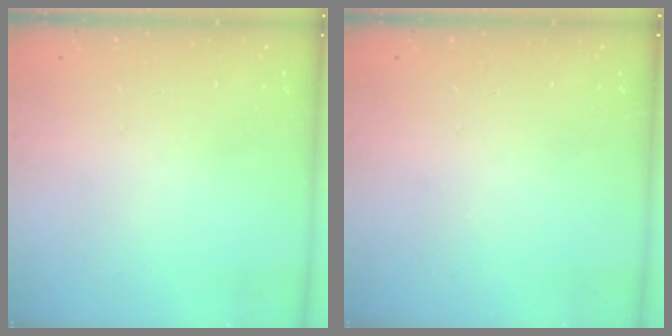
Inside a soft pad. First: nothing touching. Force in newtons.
{"total": 0.0}